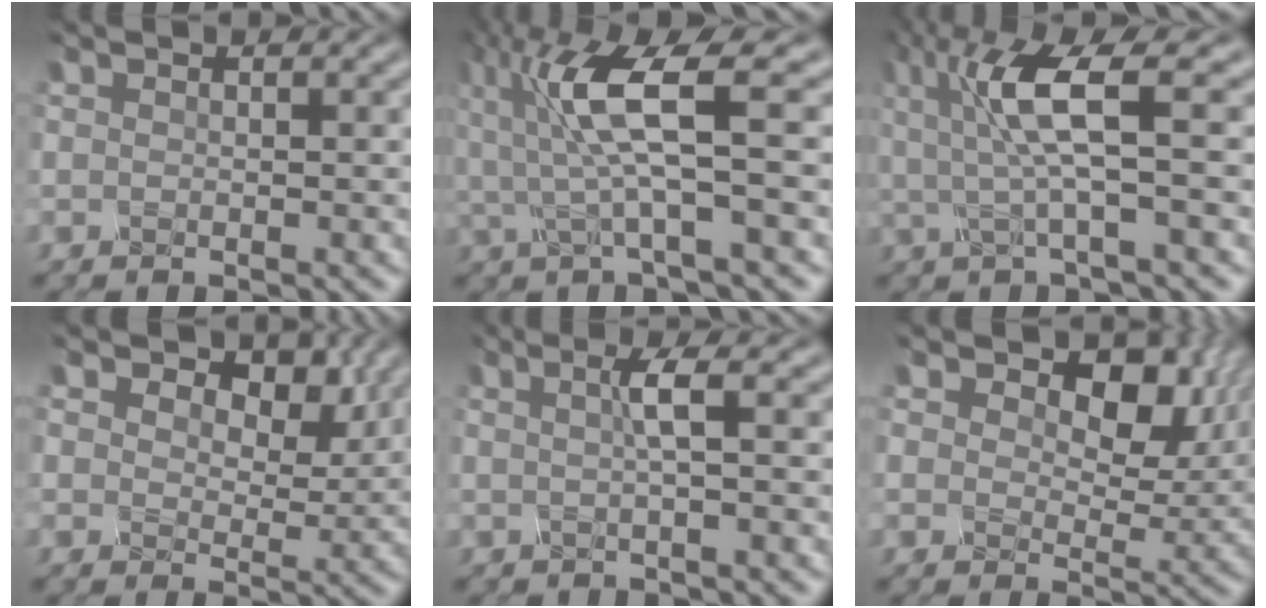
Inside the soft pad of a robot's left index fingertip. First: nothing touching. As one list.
[{"total": 6.3, "force": [0.4, 1.0, 6.2], "torque": [-0.132, 0.003, 0.008]}, {"total": 5.7, "force": [0.4, 0.8, 5.6], "torque": [-0.117, -0.001, 0.010]}, {"total": 7.1, "force": [3.7, 4.5, 4.1], "torque": [-0.069, 0.002, 0.044]}, {"total": 1.9, "force": [-0.4, 0.3, 1.8], "torque": [-0.028, 0.002, -0.011]}, {"total": 8.6, "force": [3.2, 5.6, 5.6], "torque": [-0.085, -0.002, 0.048]}]